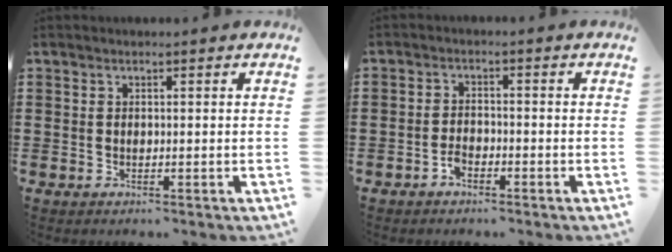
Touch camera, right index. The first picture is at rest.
{"total": 2.1, "force": [-1.6, 0.9, 1.1], "torque": [-0.022, 0.004, -0.031]}